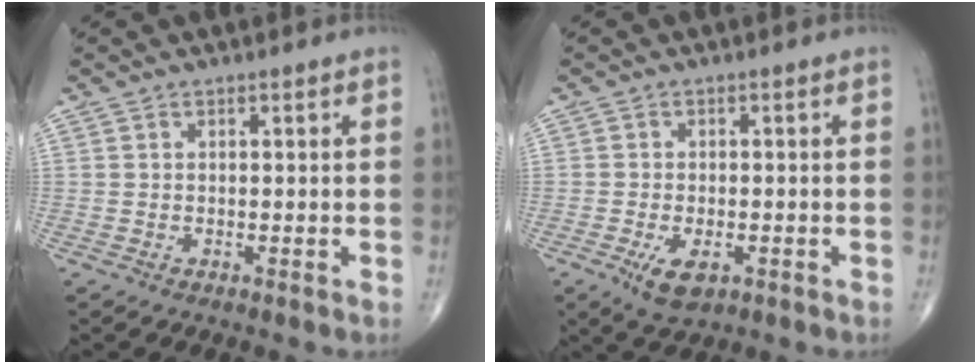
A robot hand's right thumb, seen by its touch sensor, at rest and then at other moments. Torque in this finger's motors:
{"motor_torque": [-0.13, 0.23, 0.22, 0.15, 0.14]}